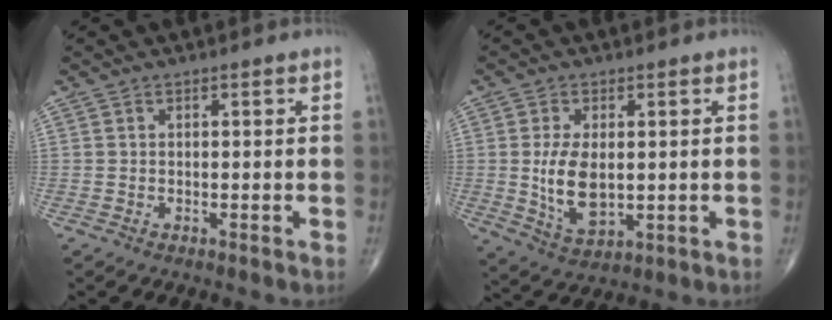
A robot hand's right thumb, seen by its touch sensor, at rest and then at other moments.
{"total": 8.9, "force": [0.2, 4.8, 7.5], "torque": [-0.137, -0.014, 0.017]}